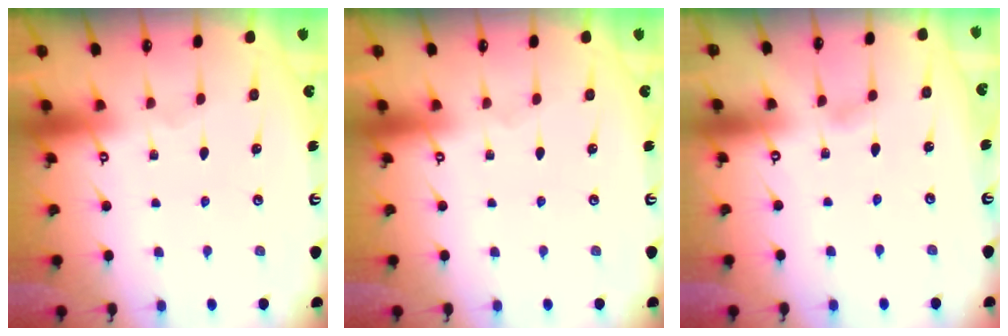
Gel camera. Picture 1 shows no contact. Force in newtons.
{"total": 0.0}
{"total": 1.7, "press": 1.6, "slide": 0.2}